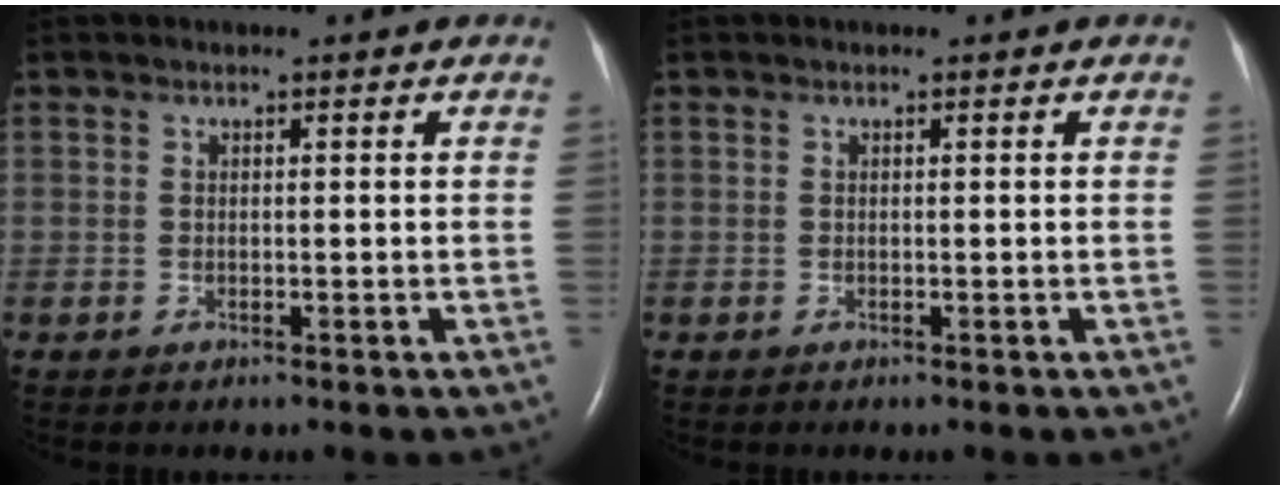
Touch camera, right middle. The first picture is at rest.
{"total": 0.0}